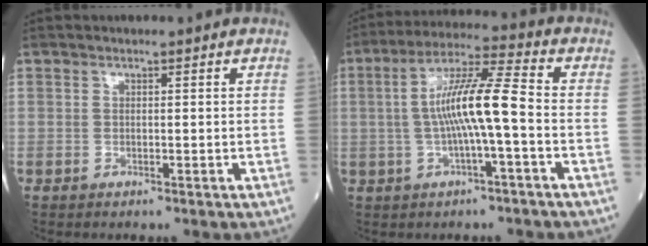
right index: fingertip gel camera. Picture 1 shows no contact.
{"total": 9.9, "force": [-1.0, 0.4, 9.9], "torque": [-0.183, 0.017, -0.024]}